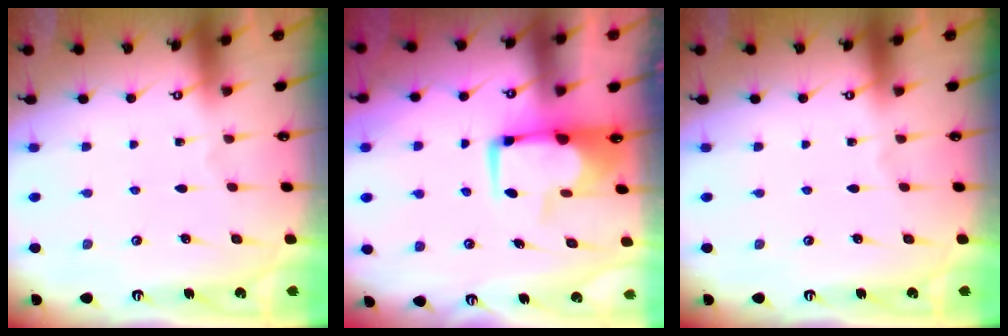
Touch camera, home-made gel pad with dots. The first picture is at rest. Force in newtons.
{"total": 2.6, "press": 2.4, "slide": 1.0}
{"total": 0.0}